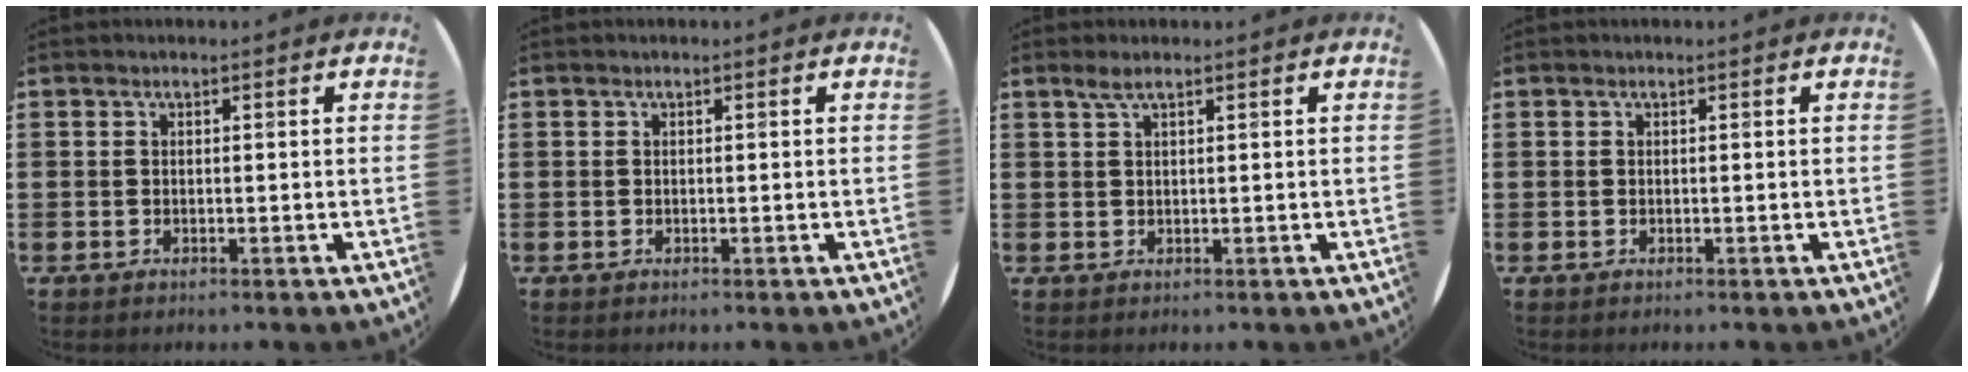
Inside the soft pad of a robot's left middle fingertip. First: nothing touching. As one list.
[{"total": 0.0}, {"total": 1.6, "force": [1.0, 0.1, 1.2], "torque": [-0.023, 0.004, 0.017]}, {"total": 0.0}]